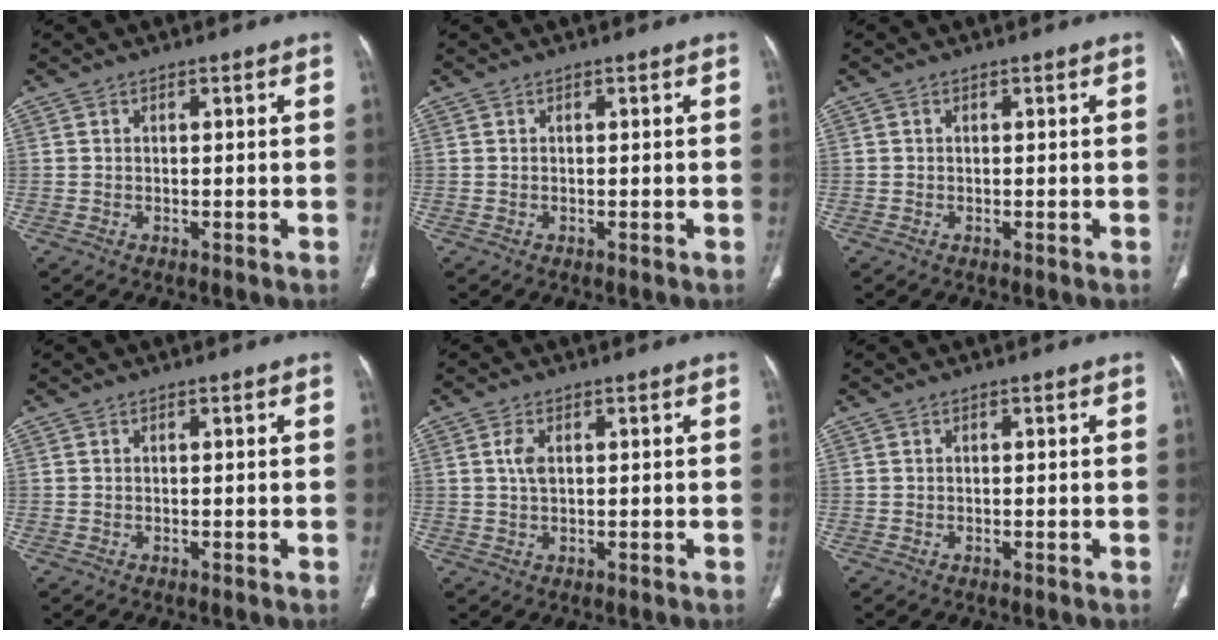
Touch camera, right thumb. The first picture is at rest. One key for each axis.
{"total": 0.0}
{"total": 0.0}
{"total": 0.0}
{"total": 2.7, "fx": 0.7, "fy": 1.4, "fz": 2.3, "tx": -0.052, "ty": 0.003, "tz": 0.014}
{"total": 0.0}